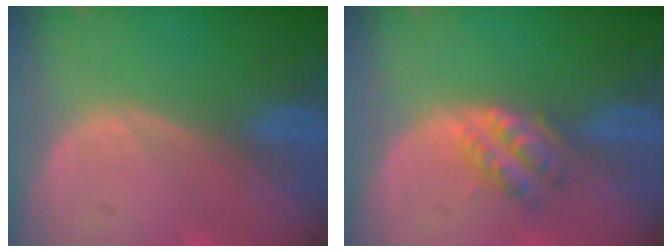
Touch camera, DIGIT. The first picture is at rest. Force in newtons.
{"total": 4.7, "press": 4.2, "slide": 2.2}